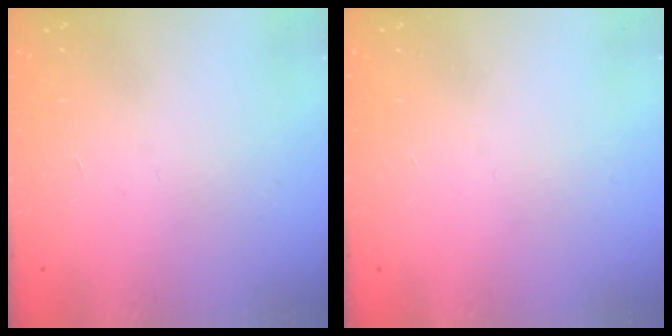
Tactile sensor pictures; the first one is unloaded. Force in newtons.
{"total": 0.0}